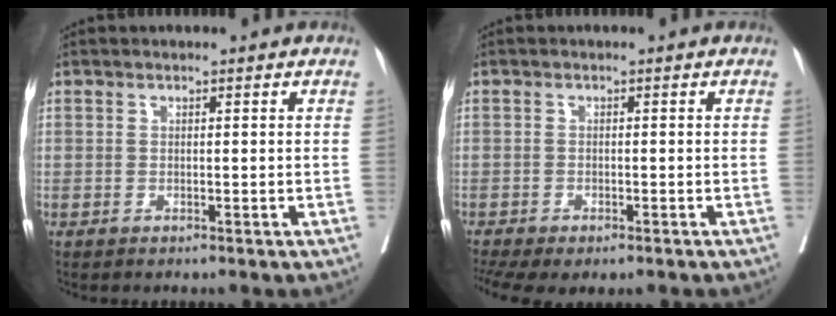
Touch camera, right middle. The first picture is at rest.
{"total": 7.5, "force": [-5.3, 3.1, 4.4], "torque": [-0.086, -0.006, -0.080]}